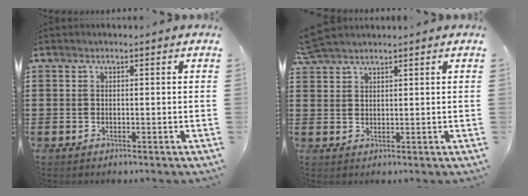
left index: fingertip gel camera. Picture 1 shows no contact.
{"total": 3.0, "force": [2.8, 0.5, 0.9], "torque": [-0.025, -0.001, 0.056]}